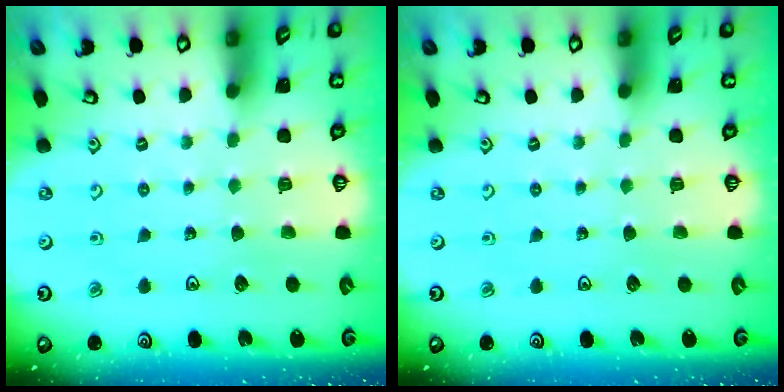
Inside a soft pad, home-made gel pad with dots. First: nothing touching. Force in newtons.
{"total": 0.0}